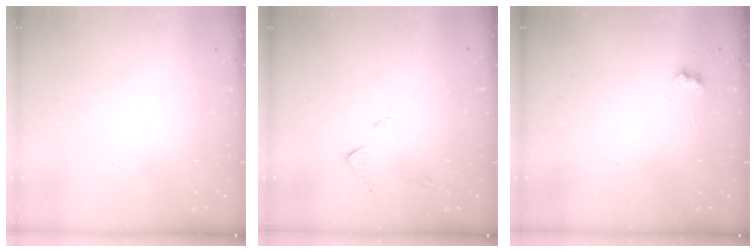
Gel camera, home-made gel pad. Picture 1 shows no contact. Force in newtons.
{"total": 6.5, "press": 6.5, "slide": 0.7}
{"total": 3.9, "press": 3.9, "slide": 0.5}